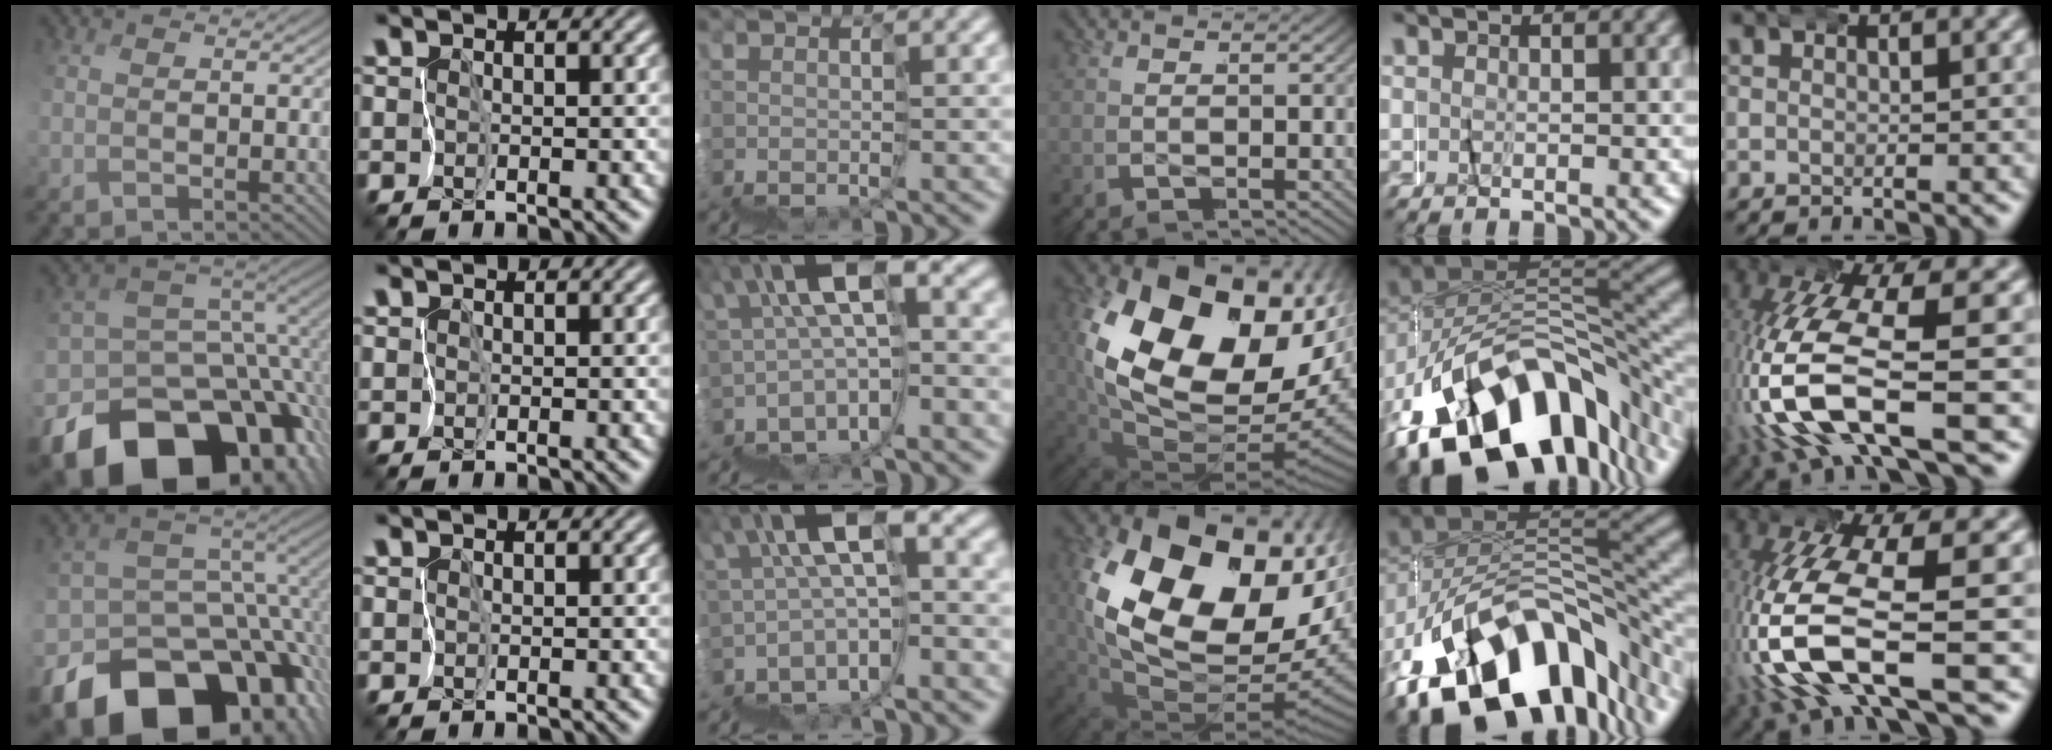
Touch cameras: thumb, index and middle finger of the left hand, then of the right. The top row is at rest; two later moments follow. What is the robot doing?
{"motion": "wrap", "object": "masking tape"}